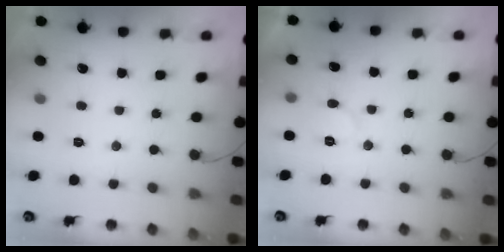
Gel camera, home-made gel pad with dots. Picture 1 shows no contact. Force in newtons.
{"total": 7.3, "press": 7.2, "slide": 0.4}